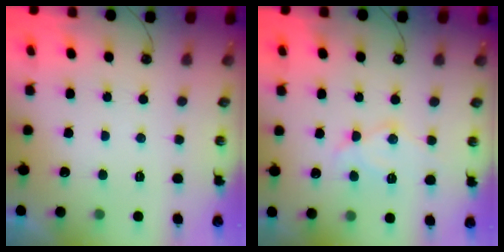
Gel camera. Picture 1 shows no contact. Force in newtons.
{"total": 11.6, "press": 11.6, "slide": 0.8}